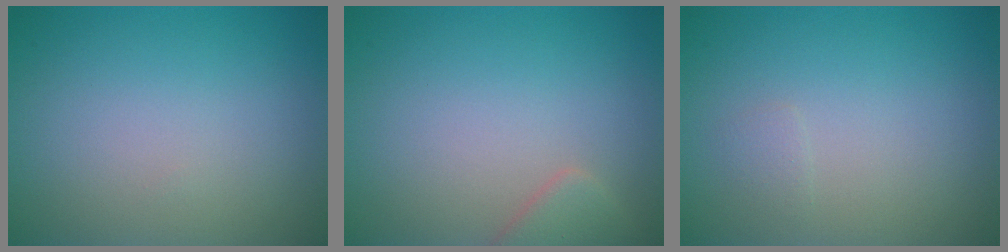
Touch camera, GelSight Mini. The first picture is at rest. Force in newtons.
{"total": 2.0, "press": 2.0, "slide": 0.2}
{"total": 0.6, "press": 0.6, "slide": 0.1}